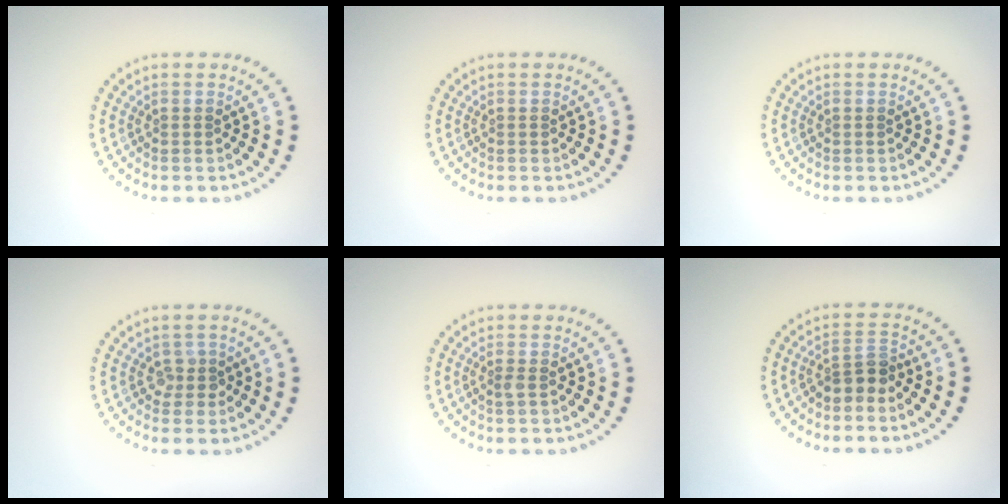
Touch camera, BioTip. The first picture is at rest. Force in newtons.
{"total": 0.0}
{"total": 0.0}
{"total": 1.4, "press": 1.1, "slide": 0.8}
{"total": 0.7, "press": 0.6, "slide": 0.3}
{"total": 2.2, "press": 1.8, "slide": 1.3}